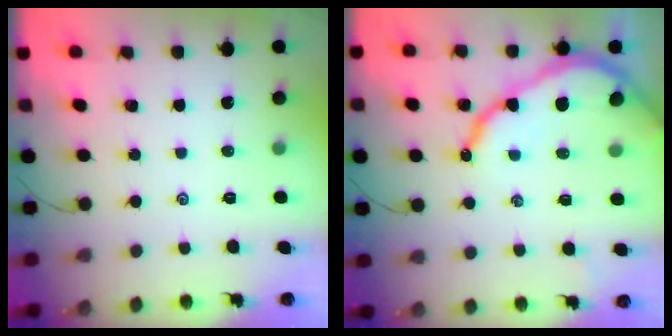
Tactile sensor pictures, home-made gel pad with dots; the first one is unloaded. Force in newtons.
{"total": 12.2, "press": 12.1, "slide": 1.2}